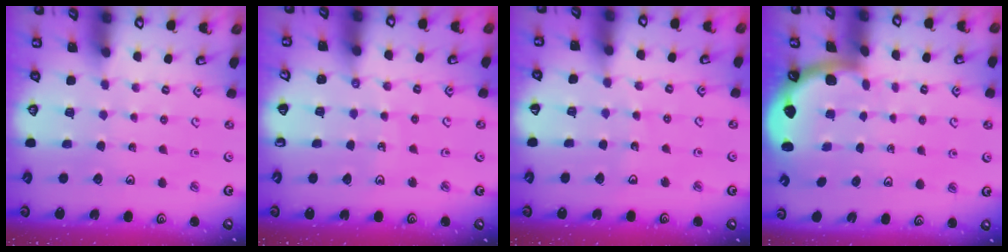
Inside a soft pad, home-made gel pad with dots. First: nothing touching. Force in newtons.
{"total": 3.7, "press": 3.7, "slide": 0.1}
{"total": 4.7, "press": 4.6, "slide": 0.7}
{"total": 1.6, "press": 1.6, "slide": 0.1}